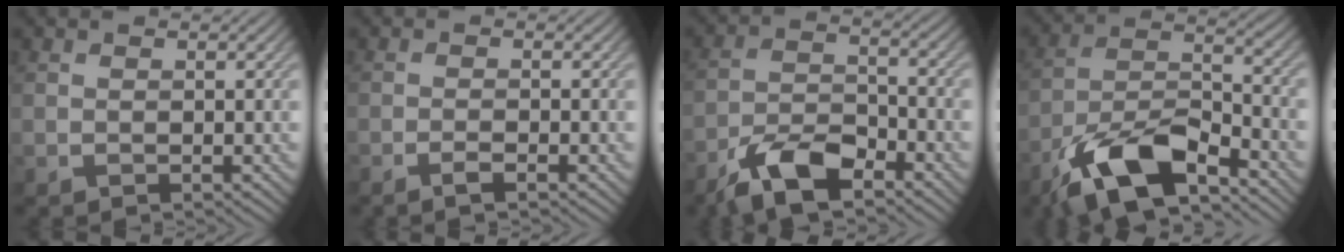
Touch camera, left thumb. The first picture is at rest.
{"total": 1.5, "force": [-1.0, 0.1, 1.1], "torque": [-0.019, 0.004, -0.022]}
{"total": 8.3, "force": [-5.9, 3.1, 5.0], "torque": [-0.092, 0.000, -0.124]}
{"total": 12.4, "force": [-8.2, 4.4, 8.2], "torque": [-0.155, -0.002, -0.169]}